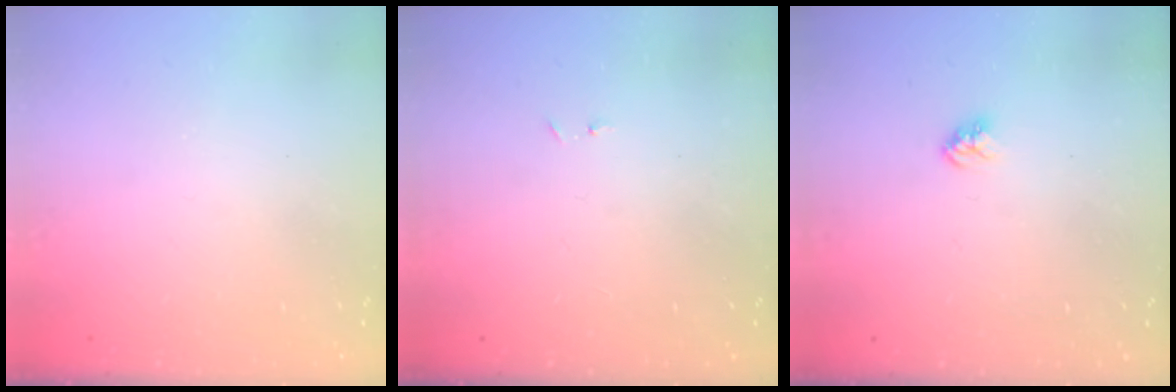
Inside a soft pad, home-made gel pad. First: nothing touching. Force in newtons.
{"total": 2.9, "press": 2.9, "slide": 0.4}
{"total": 3.3, "press": 3.3, "slide": 0.5}